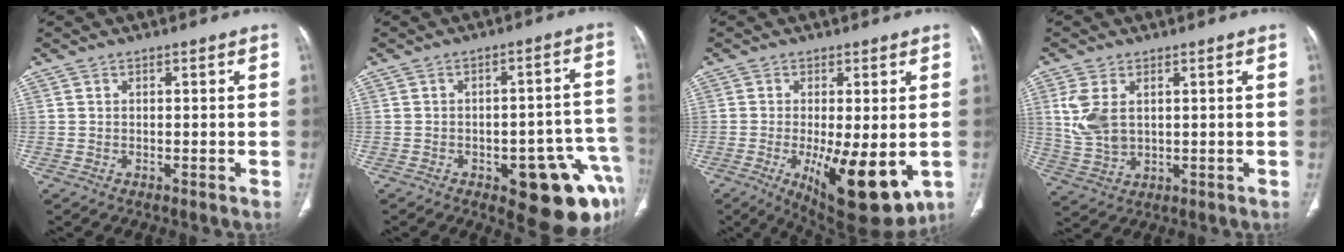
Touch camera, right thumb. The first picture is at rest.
{"total": 17.0, "force": [-7.4, 7.1, 13.6], "torque": [-0.094, 0.048, -0.075]}
{"total": 14.5, "force": [-3.7, 5.1, 13.0], "torque": [-0.189, -0.026, -0.040]}
{"total": 7.8, "force": [1.9, 4.8, 5.8], "torque": [-0.129, -0.006, 0.050]}